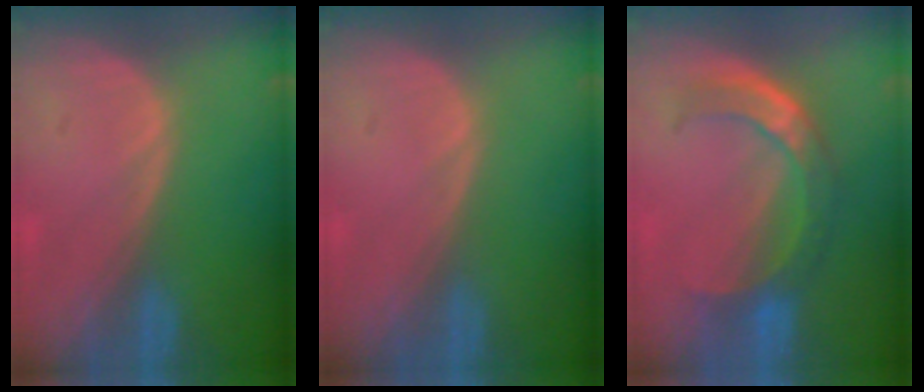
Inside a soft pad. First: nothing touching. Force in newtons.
{"total": 0.0}
{"total": 8.0, "press": 6.8, "slide": 4.1}